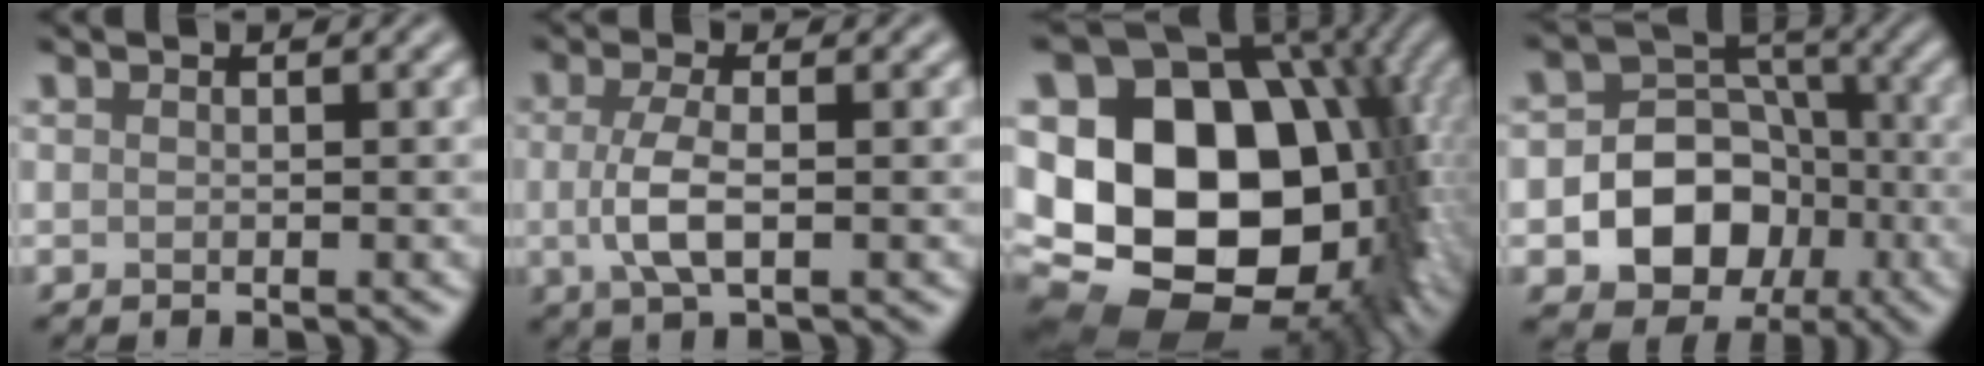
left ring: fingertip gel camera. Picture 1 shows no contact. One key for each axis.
{"total": 3.6, "fx": -0.2, "fy": 1.2, "fz": 3.3, "tx": -0.073, "ty": -0.003, "tz": -0.006}
{"total": 19.8, "fx": 0.1, "fy": 14.4, "fz": 13.6, "tx": -0.192, "ty": -0.009, "tz": 0.041}
{"total": 8.2, "fx": -2.4, "fy": 6.6, "fz": 4.2, "tx": -0.042, "ty": 0.001, "tz": -0.066}